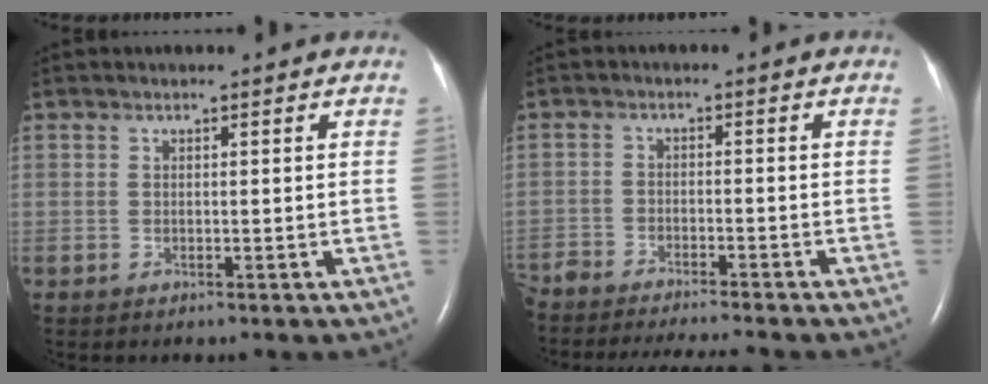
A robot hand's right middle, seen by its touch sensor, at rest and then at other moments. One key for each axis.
{"total": 14.3, "fx": -13.0, "fy": 1.0, "fz": 5.7, "tx": -0.106, "ty": -0.025, "tz": -0.199}